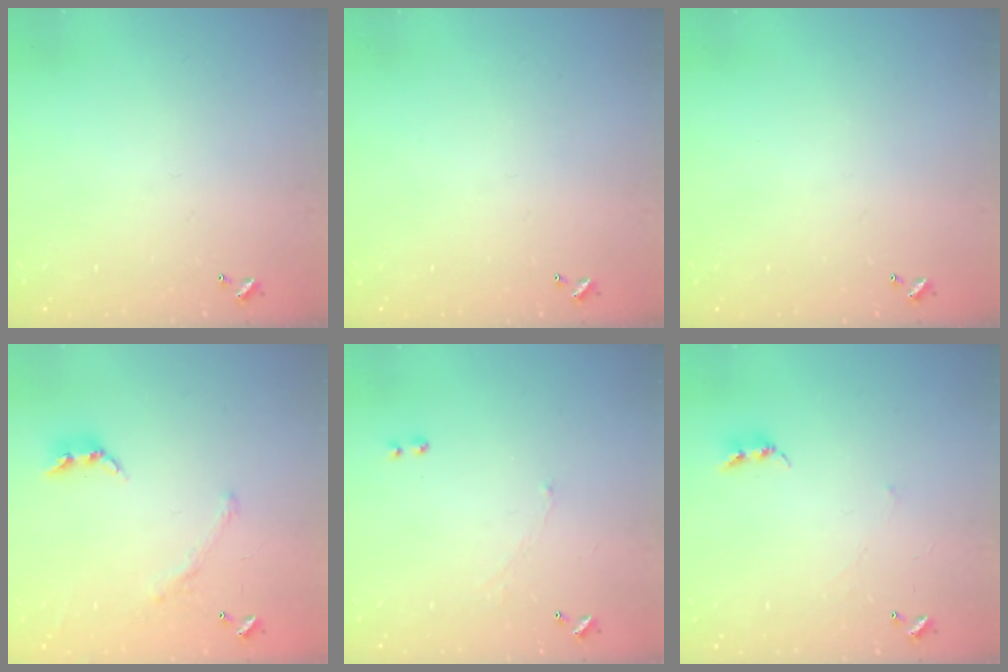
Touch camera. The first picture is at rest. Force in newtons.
{"total": 0.0}
{"total": 0.0}
{"total": 1.5, "press": 1.0, "slide": 1.2}
{"total": 1.0, "press": 0.7, "slide": 0.6}
{"total": 2.4, "press": 2.4, "slide": 0.4}